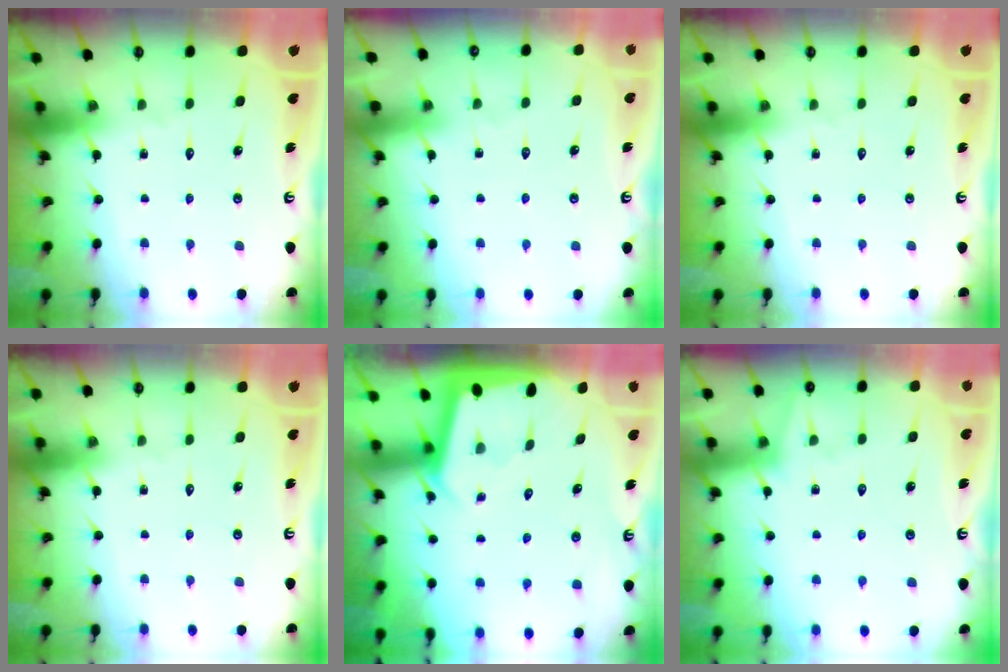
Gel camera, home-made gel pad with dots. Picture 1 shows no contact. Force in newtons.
{"total": 3.5, "press": 3.5, "slide": 0.5}
{"total": 0.0}
{"total": 0.0}
{"total": 1.9, "press": 1.9, "slide": 0.1}
{"total": 1.6, "press": 1.5, "slide": 0.4}